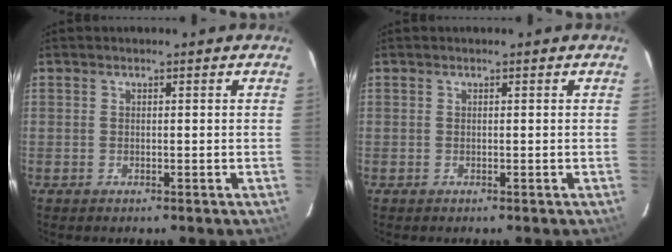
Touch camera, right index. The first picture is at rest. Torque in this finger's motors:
{"motor_torque": [-0.04, -0.04, 0.02, 0.01]}